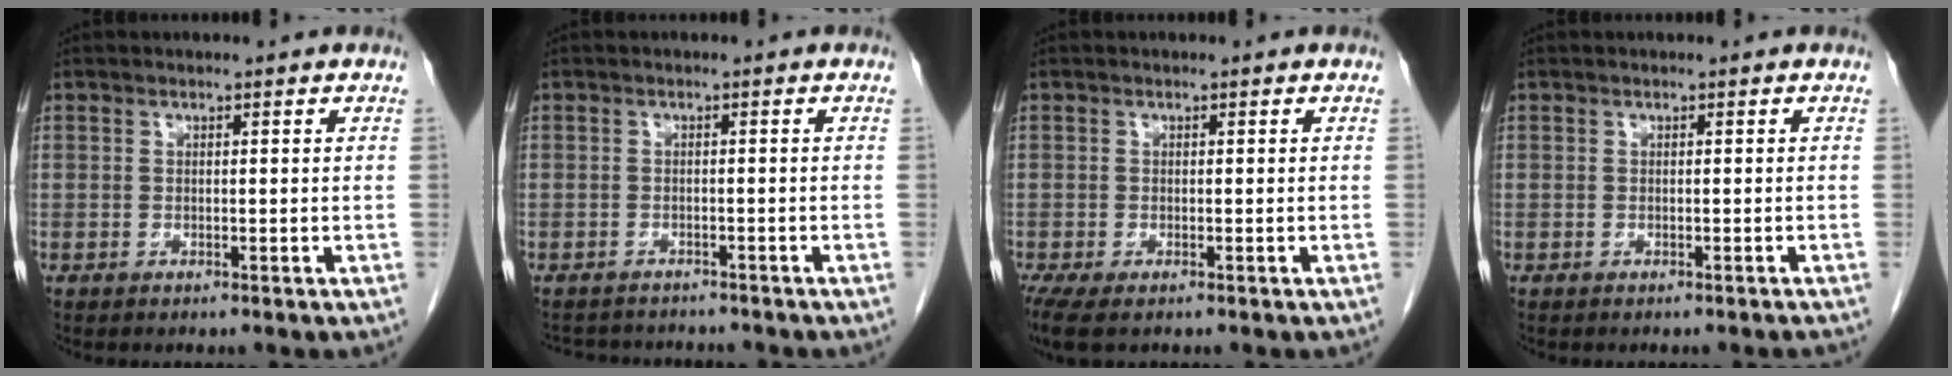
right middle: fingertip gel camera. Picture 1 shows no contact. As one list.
[{"total": 6.2, "force": [-5.9, 1.5, 1.2], "torque": [-0.015, 0.002, -0.078]}, {"total": 4.6, "force": [-3.1, 1.6, 3.0], "torque": [-0.057, -0.015, -0.050]}, {"total": 1.1, "force": [-1.1, 0.0, 0.3], "torque": [-0.007, 0.000, -0.015]}]